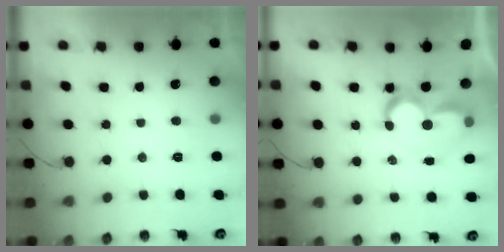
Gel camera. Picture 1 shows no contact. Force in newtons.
{"total": 8.8, "press": 8.8, "slide": 0.8}